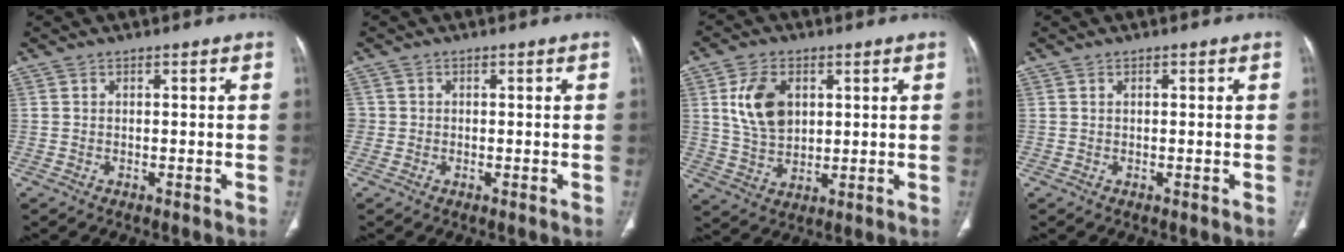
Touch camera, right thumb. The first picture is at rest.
{"total": 1.5, "force": [-0.2, 1.5, 0.2], "torque": [0.007, 0.005, -0.006]}
{"total": 9.9, "force": [2.8, 6.5, 6.8], "torque": [-0.115, -0.011, 0.059]}
{"total": 0.0}